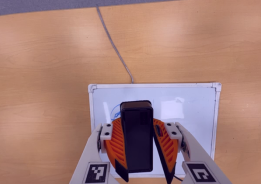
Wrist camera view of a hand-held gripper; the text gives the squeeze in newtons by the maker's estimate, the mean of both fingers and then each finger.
{"total": 8.7, "left": 9.9, "right": 7.5}